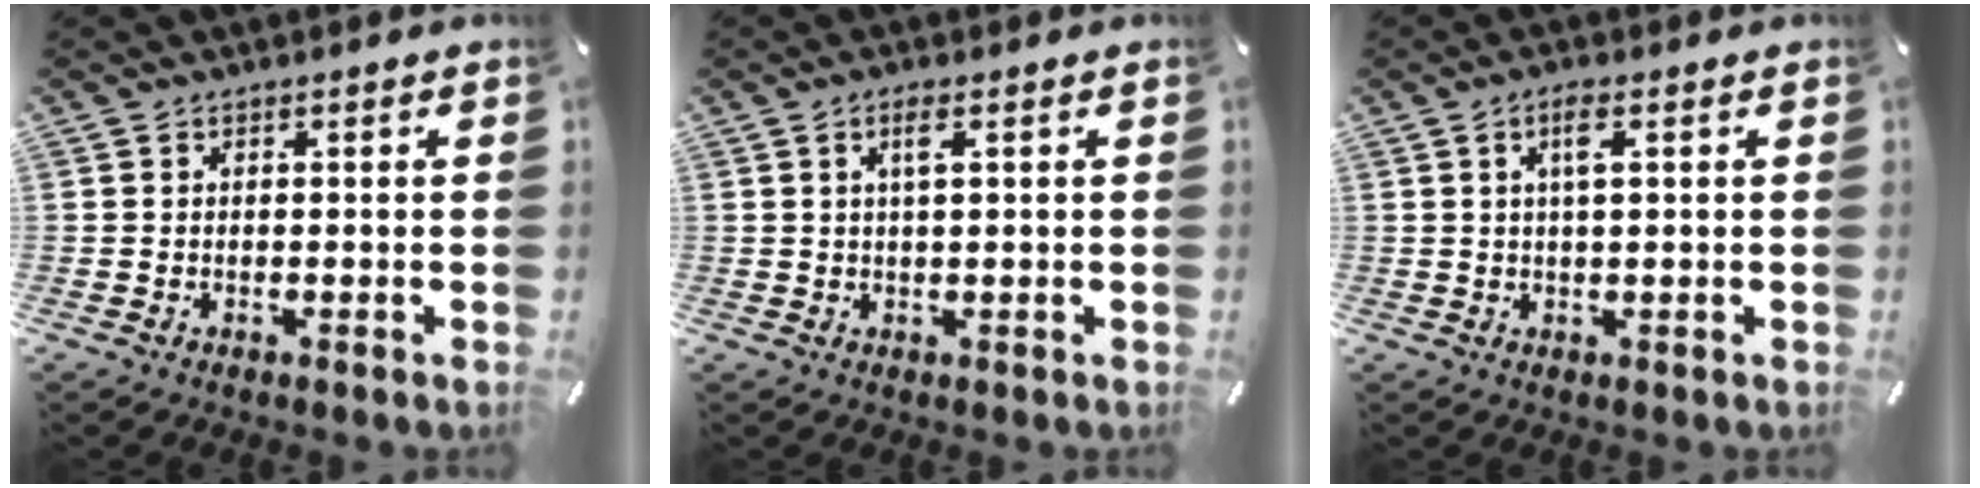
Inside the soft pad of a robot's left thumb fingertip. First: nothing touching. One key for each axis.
{"total": 3.1, "fx": 1.2, "fy": 0.7, "fz": 2.8, "tx": -0.059, "ty": 0.005, "tz": 0.017}
{"total": 3.9, "fx": 1.3, "fy": 1.0, "fz": 3.5, "tx": -0.074, "ty": 0.007, "tz": 0.019}